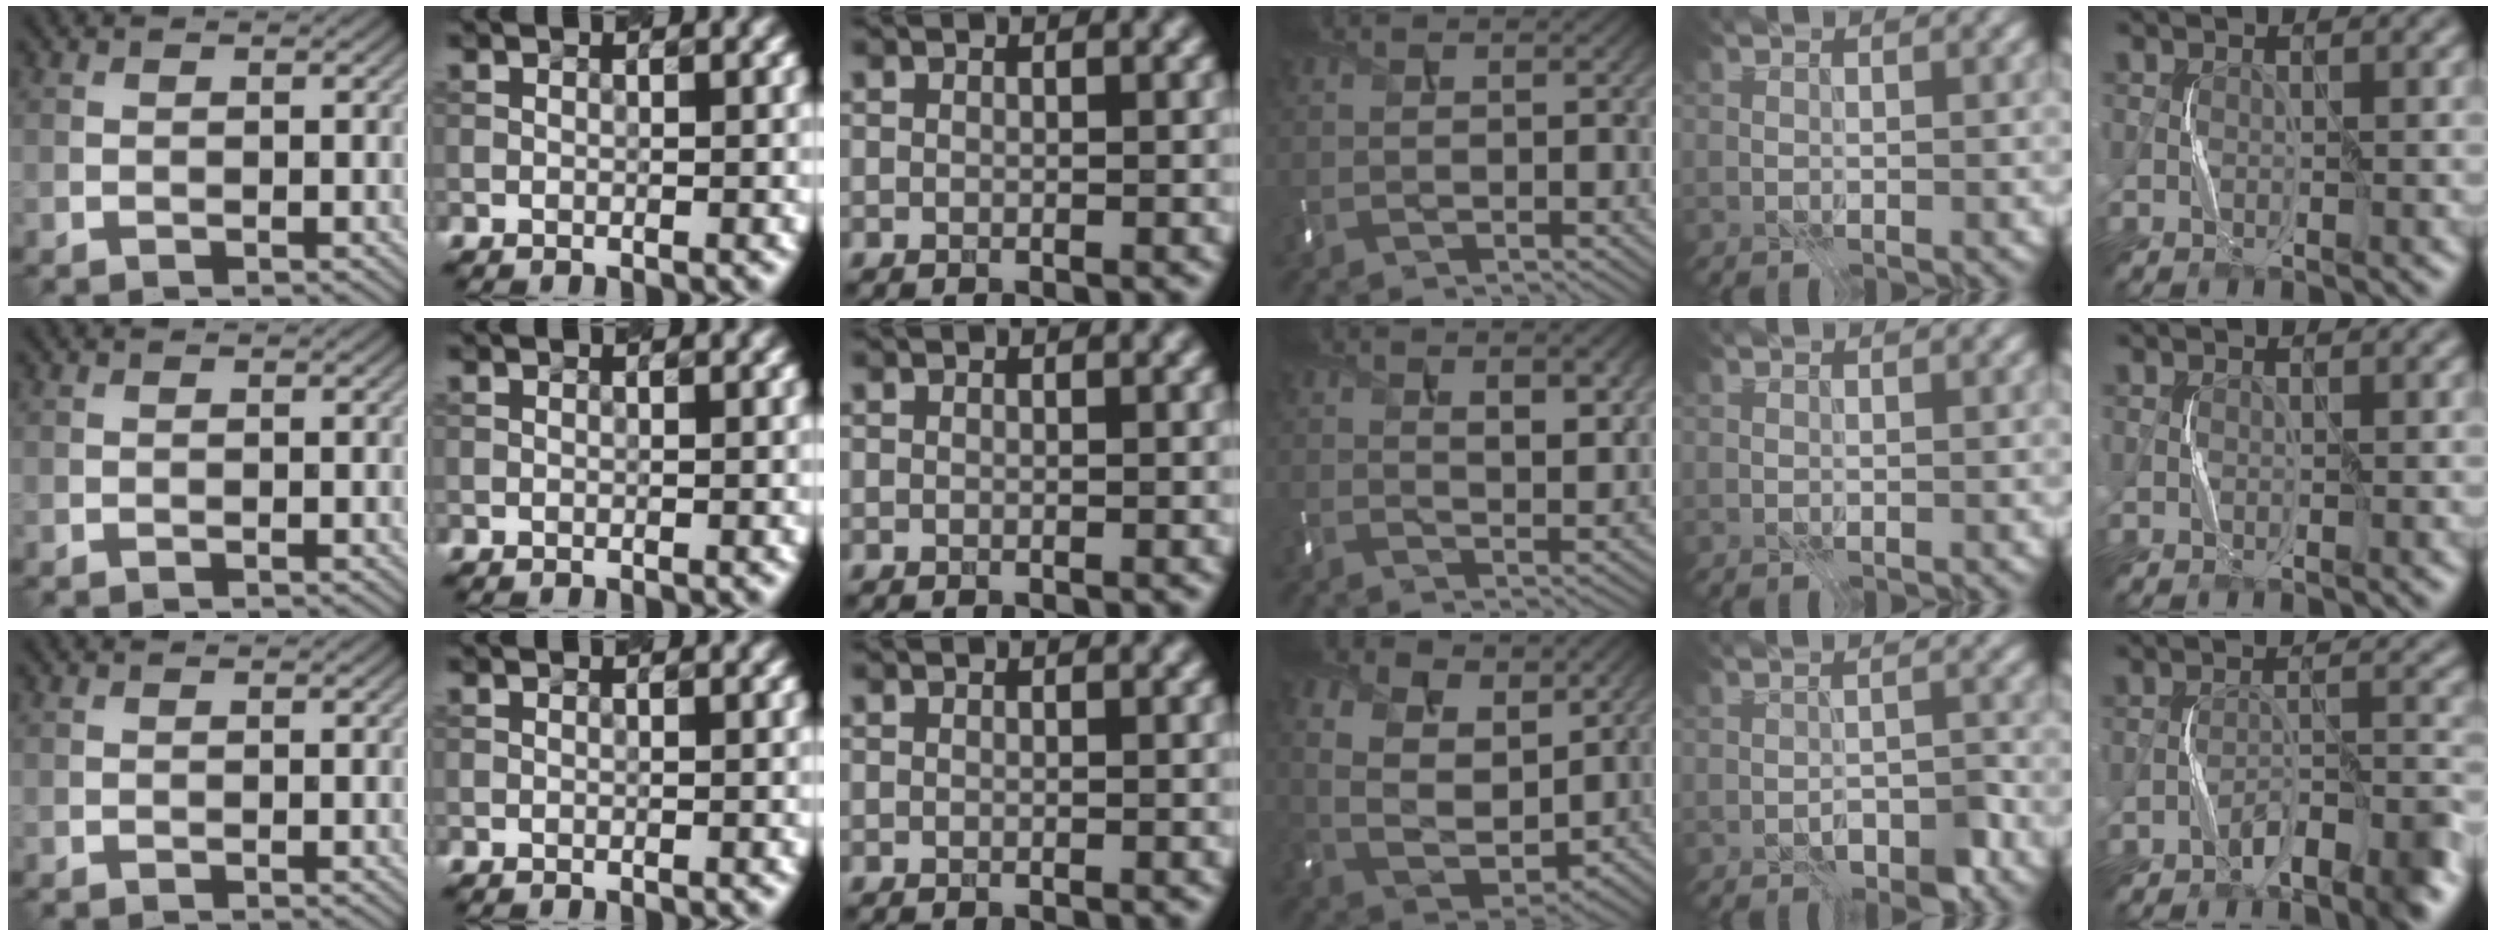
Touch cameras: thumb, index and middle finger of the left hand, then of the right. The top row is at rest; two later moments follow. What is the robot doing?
{"motion": "squeeze", "object": "air blower"}